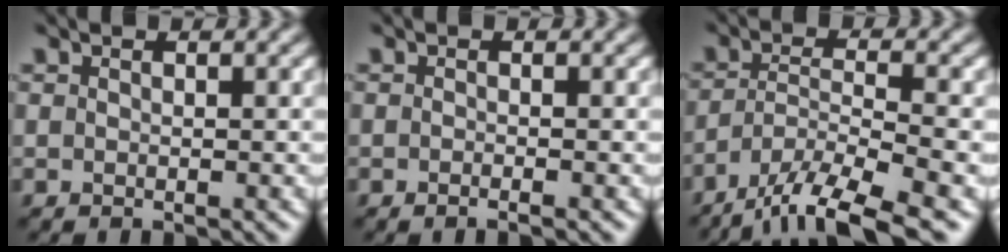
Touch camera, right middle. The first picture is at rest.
{"total": 0.8, "force": [-0.5, 0.0, 0.5], "torque": [-0.011, -0.006, -0.012]}
{"total": 8.8, "force": [-6.7, 1.8, 5.4], "torque": [-0.097, -0.005, -0.124]}